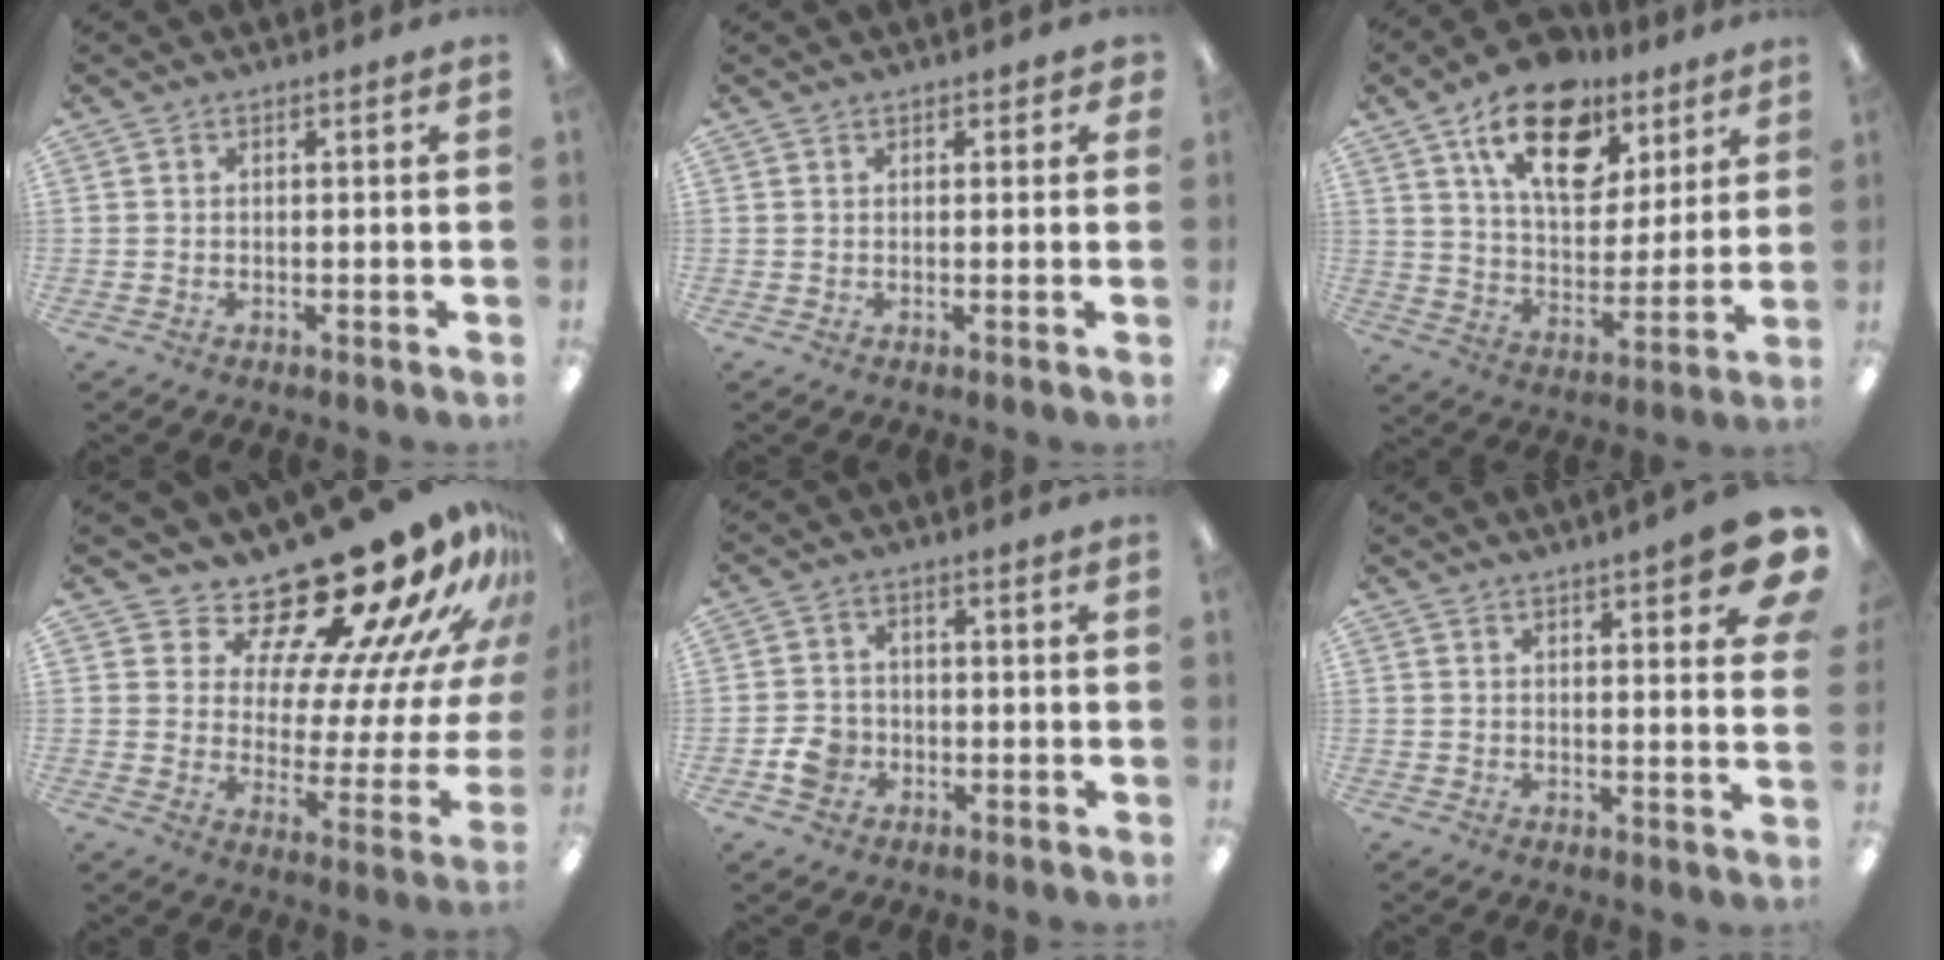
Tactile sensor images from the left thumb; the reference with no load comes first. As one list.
[{"total": 1.0, "force": [0.7, 0.7, 0.2], "torque": [0.004, -0.002, 0.011]}, {"total": 19.2, "force": [11.0, 10.8, 11.5], "torque": [-0.175, -0.042, 0.189]}, {"total": 22.2, "force": [18.0, 6.9, 11.1], "torque": [-0.162, -0.147, 0.300]}, {"total": 5.1, "force": [-1.8, 4.3, 2.2], "torque": [-0.039, 0.009, -0.029]}, {"total": 8.5, "force": [5.1, 1.7, 6.6], "torque": [-0.085, -0.026, 0.079]}]